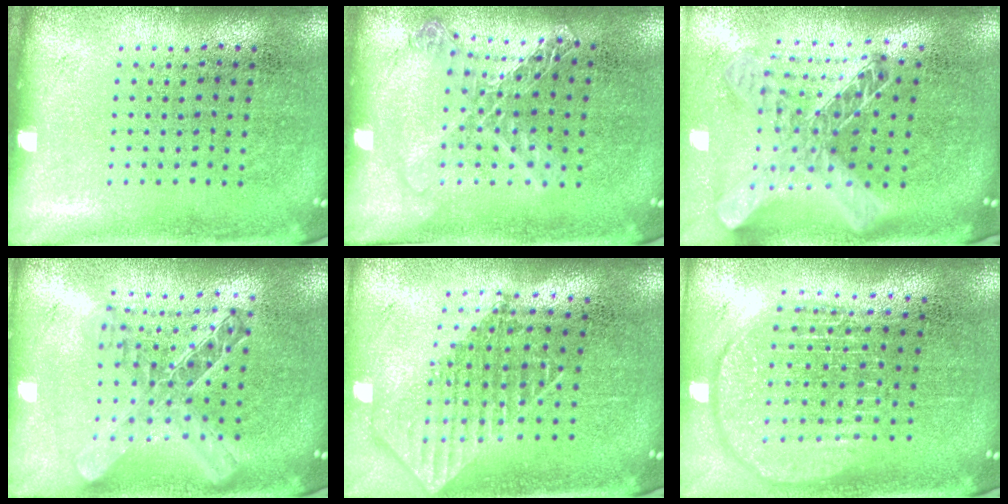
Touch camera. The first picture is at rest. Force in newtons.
{"total": 1.2, "press": 1.1, "slide": 0.2}
{"total": 2.1, "press": 1.7, "slide": 1.2}
{"total": 2.0, "press": 1.7, "slide": 1.0}
{"total": 1.9, "press": 1.5, "slide": 1.3}
{"total": 1.8, "press": 1.6, "slide": 1.0}